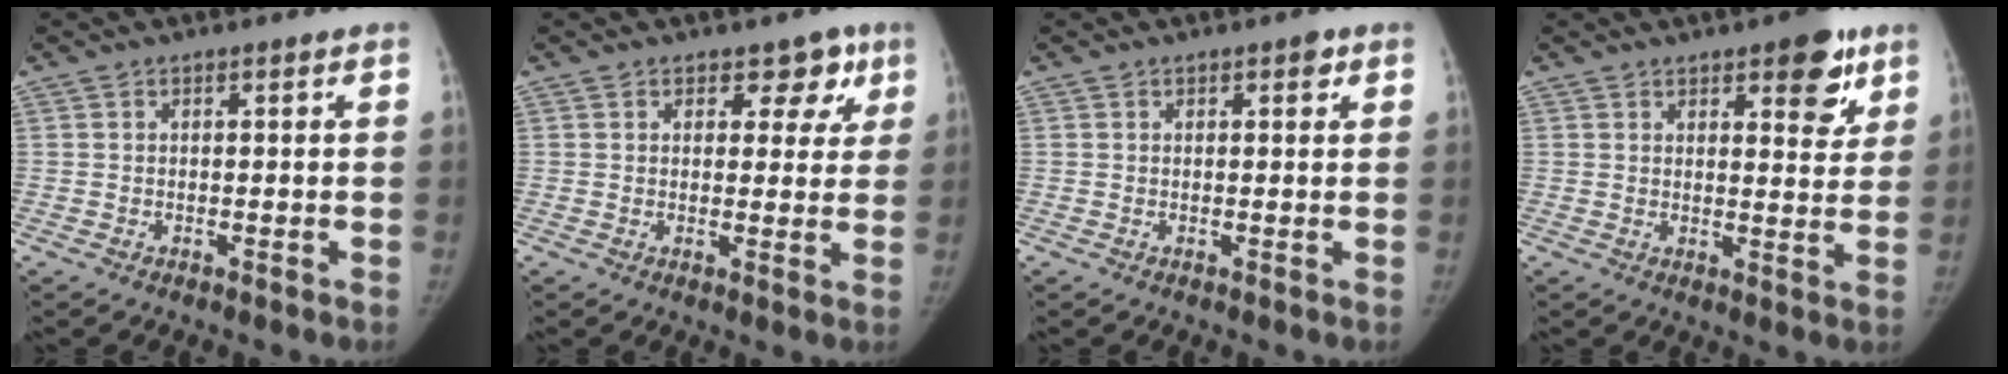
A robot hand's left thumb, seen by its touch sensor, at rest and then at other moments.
{"total": 4.3, "force": [2.2, 3.0, 2.1], "torque": [0.012, -0.006, 0.023]}
{"total": 1.4, "force": [0.7, 0.7, 1.0], "torque": [-0.006, 0.000, 0.007]}
{"total": 8.7, "force": [4.9, 3.6, 6.2], "torque": [-0.049, -0.022, 0.060]}